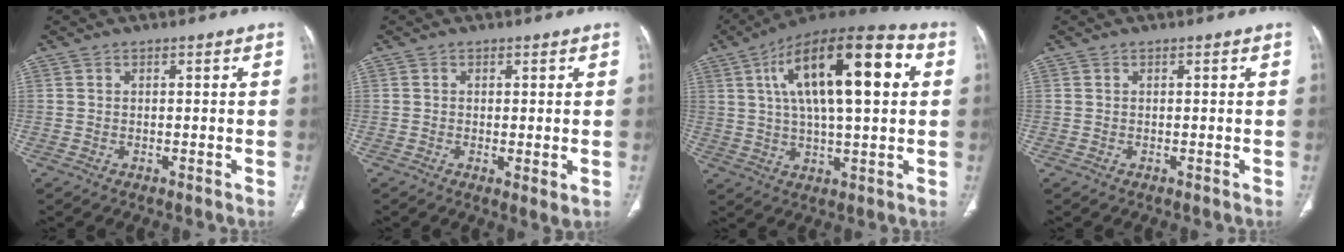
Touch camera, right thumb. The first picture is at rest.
{"total": 2.4, "force": [-0.3, 0.7, 2.3], "torque": [-0.042, -0.011, -0.007]}
{"total": 22.8, "force": [5.9, 8.3, 20.4], "torque": [-0.328, 0.016, 0.086]}
{"total": 0.0}